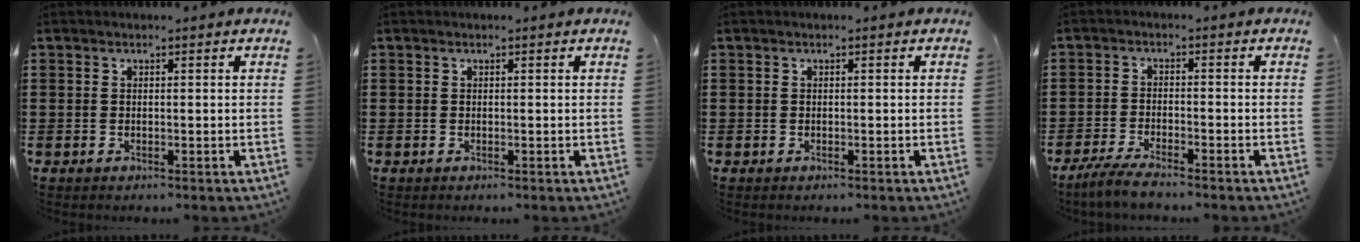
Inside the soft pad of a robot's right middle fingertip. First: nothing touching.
{"total": 0.0}
{"total": 0.0}
{"total": 3.8, "force": [-3.4, 0.3, 1.5], "torque": [-0.033, -0.002, -0.067]}